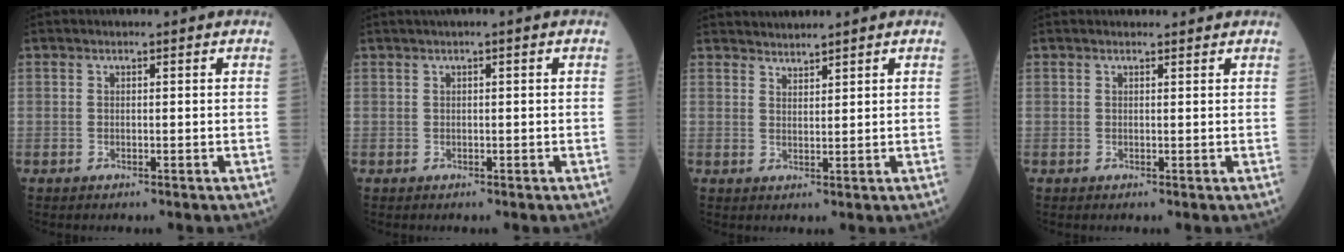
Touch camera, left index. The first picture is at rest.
{"total": 0.9, "force": [0.4, -0.1, 0.8], "torque": [-0.016, 0.008, 0.010]}
{"total": 2.9, "force": [2.9, -0.1, 0.0], "torque": [-0.002, 0.011, 0.058]}
{"total": 1.9, "force": [1.9, 0.3, 0.3], "torque": [-0.008, 0.010, 0.025]}